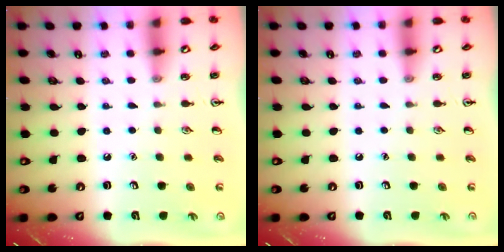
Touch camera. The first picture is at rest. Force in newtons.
{"total": 0.0}